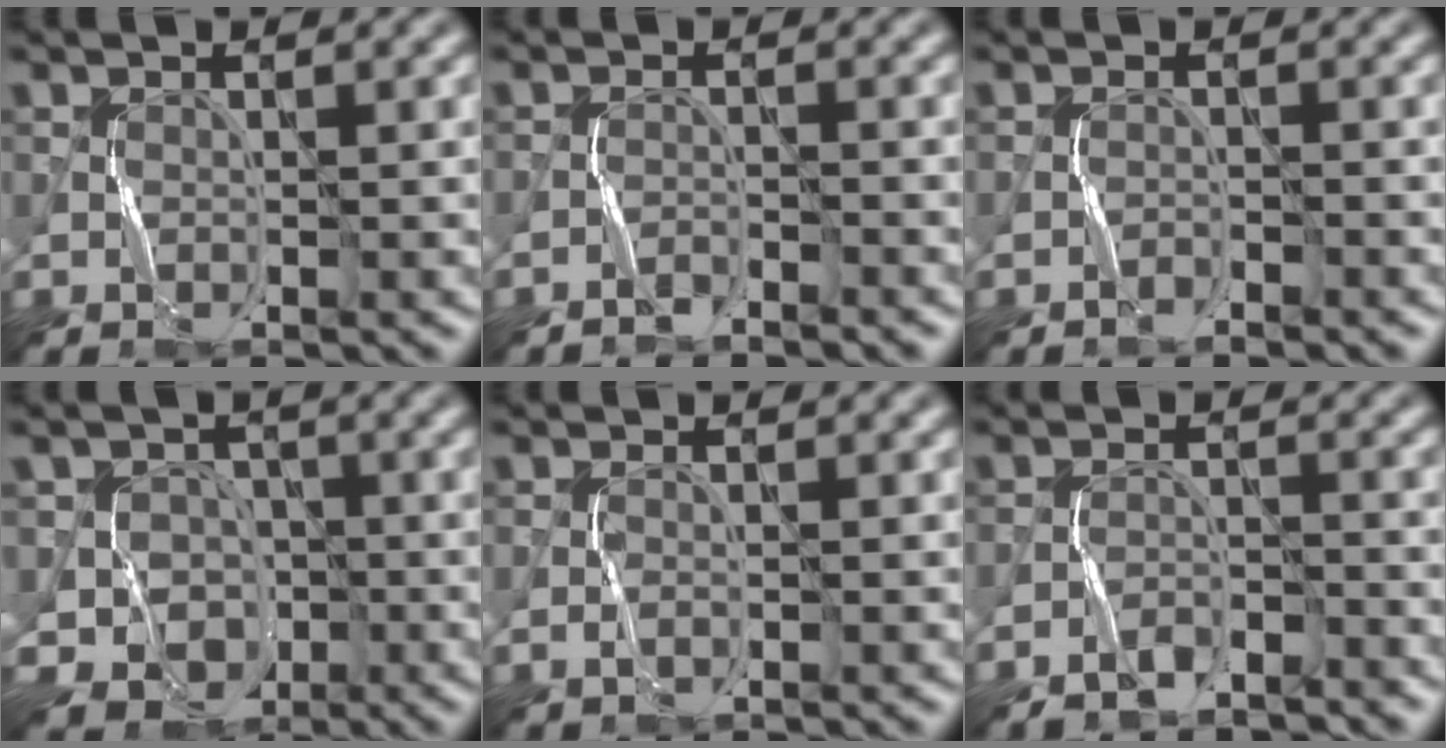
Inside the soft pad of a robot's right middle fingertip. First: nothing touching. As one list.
[{"total": 1.4, "force": [-1.4, -0.3, 0.1], "torque": [-0.004, 0.007, -0.026]}, {"total": 0.8, "force": [-0.8, -0.2, 0.1], "torque": [-0.003, 0.003, -0.013]}, {"total": 6.6, "force": [-2.5, 6.0, 1.5], "torque": [-0.011, 0.013, -0.064]}, {"total": 0.6, "force": [-0.2, 0.3, 0.5], "torque": [-0.010, 0.001, -0.003]}, {"total": 2.8, "force": [-2.6, 0.9, 0.8], "torque": [-0.014, 0.003, -0.049]}]